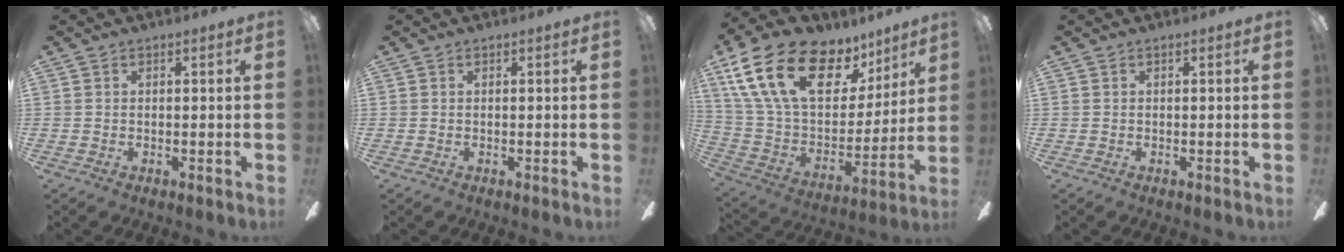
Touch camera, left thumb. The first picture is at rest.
{"total": 0.0}
{"total": 24.1, "force": [13.0, 13.6, 15.1], "torque": [-0.281, -0.057, 0.238]}
{"total": 0.0}